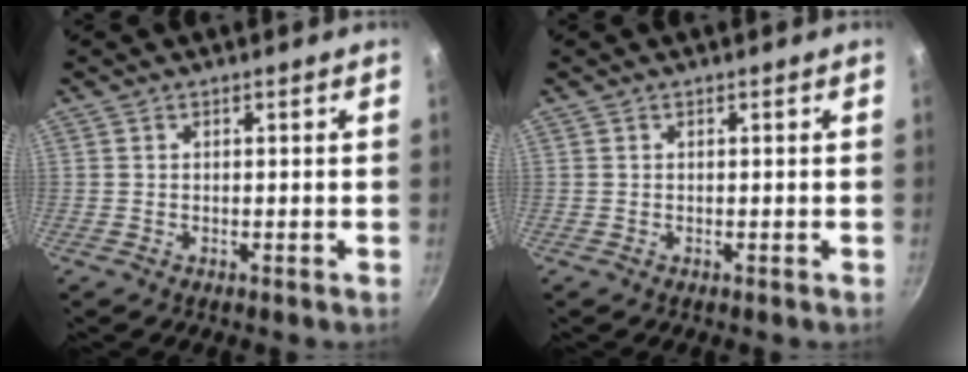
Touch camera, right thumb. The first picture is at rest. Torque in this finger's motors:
{"motor_torque": [0.00, 0.00, 0.00, 0.00, 0.00]}